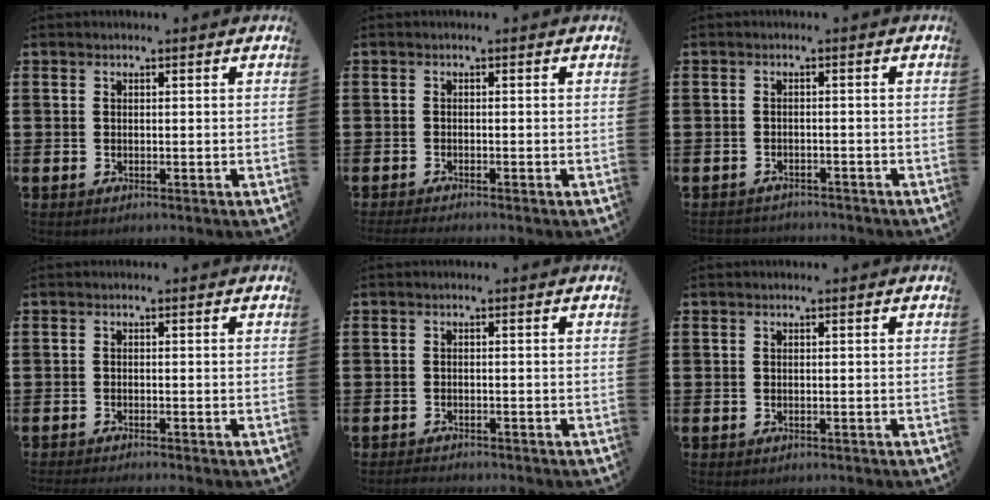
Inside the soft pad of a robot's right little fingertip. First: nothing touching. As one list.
[{"total": 0.9, "force": [-0.8, 0.0, 0.5], "torque": [-0.007, -0.002, -0.016]}, {"total": 1.3, "force": [-1.3, 0.1, -0.2], "torque": [-0.001, 0.004, -0.029]}, {"total": 0.8, "force": [-0.8, -0.1, 0.1], "torque": [-0.002, -0.003, -0.015]}, {"total": 1.1, "force": [-1.1, 0.1, 0.0], "torque": [-0.004, 0.000, -0.022]}, {"total": 0.0}]